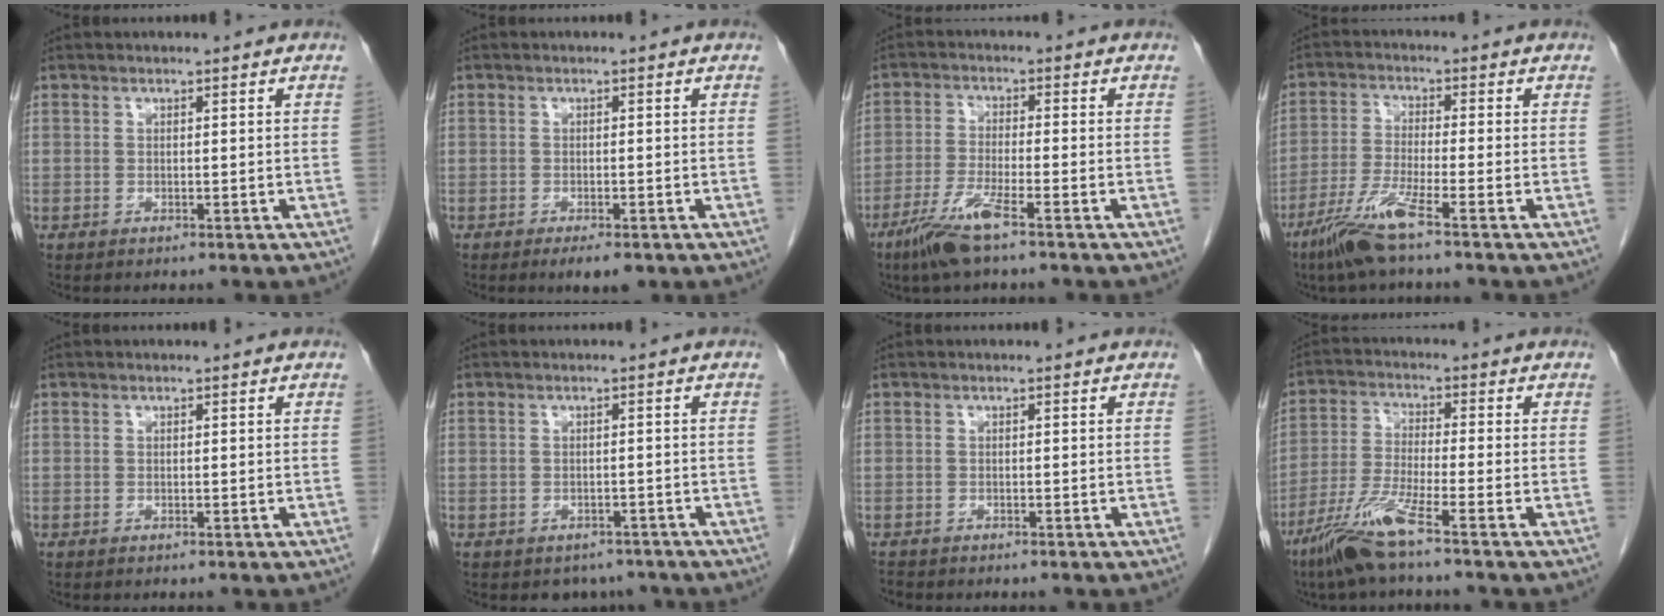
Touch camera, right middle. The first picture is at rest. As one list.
[{"total": 3.2, "force": [-2.0, 1.0, 2.2], "torque": [-0.025, -0.002, -0.025]}, {"total": 6.7, "force": [-4.3, 0.1, 5.1], "torque": [-0.108, -0.016, -0.087]}, {"total": 7.3, "force": [-4.8, -0.5, 5.5], "torque": [-0.117, -0.022, -0.100]}, {"total": 0.0}, {"total": 3.4, "force": [-2.8, 2.0, 0.3], "torque": [0.004, 0.008, -0.035]}, {"total": 0.9, "force": [-0.9, 0.2, 0.1], "torque": [-0.008, -0.003, -0.018]}, {"total": 8.2, "force": [-5.5, -0.6, 6.1], "torque": [-0.131, -0.025, -0.115]}]